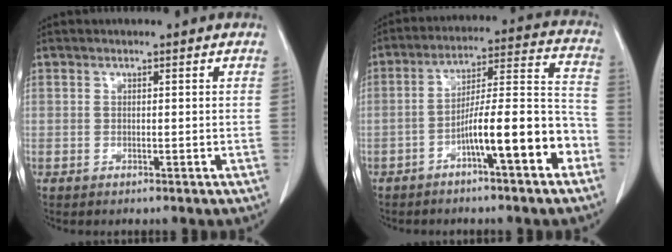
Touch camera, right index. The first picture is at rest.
{"total": 12.6, "force": [-5.7, 1.3, 11.2], "torque": [-0.171, 0.028, -0.088]}